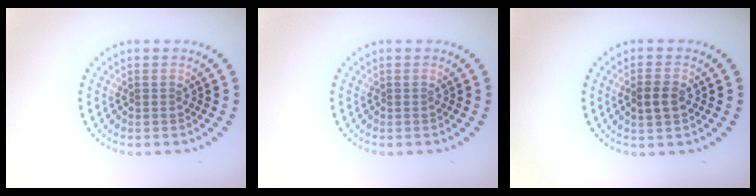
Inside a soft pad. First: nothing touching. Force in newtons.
{"total": 0.0}
{"total": 2.2, "press": 2.2, "slide": 0.2}